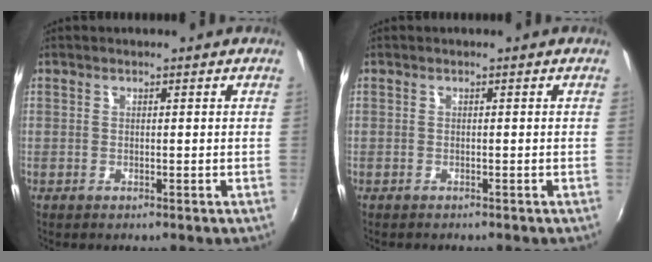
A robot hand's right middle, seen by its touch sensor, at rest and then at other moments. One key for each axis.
{"total": 0.6, "fx": -0.6, "fy": 0.0, "fz": 0.2, "tx": -0.004, "ty": -0.002, "tz": -0.010}